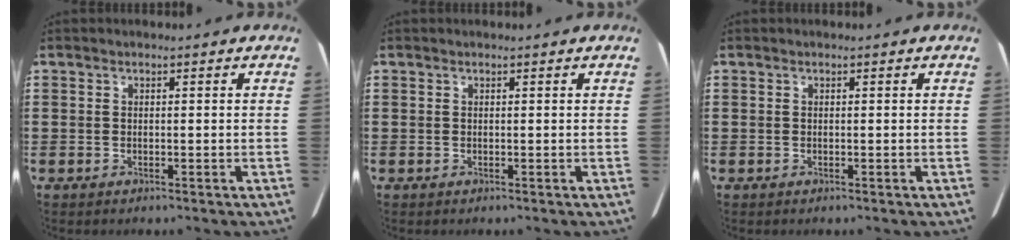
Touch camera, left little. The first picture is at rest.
{"total": 0.0}
{"total": 0.0}